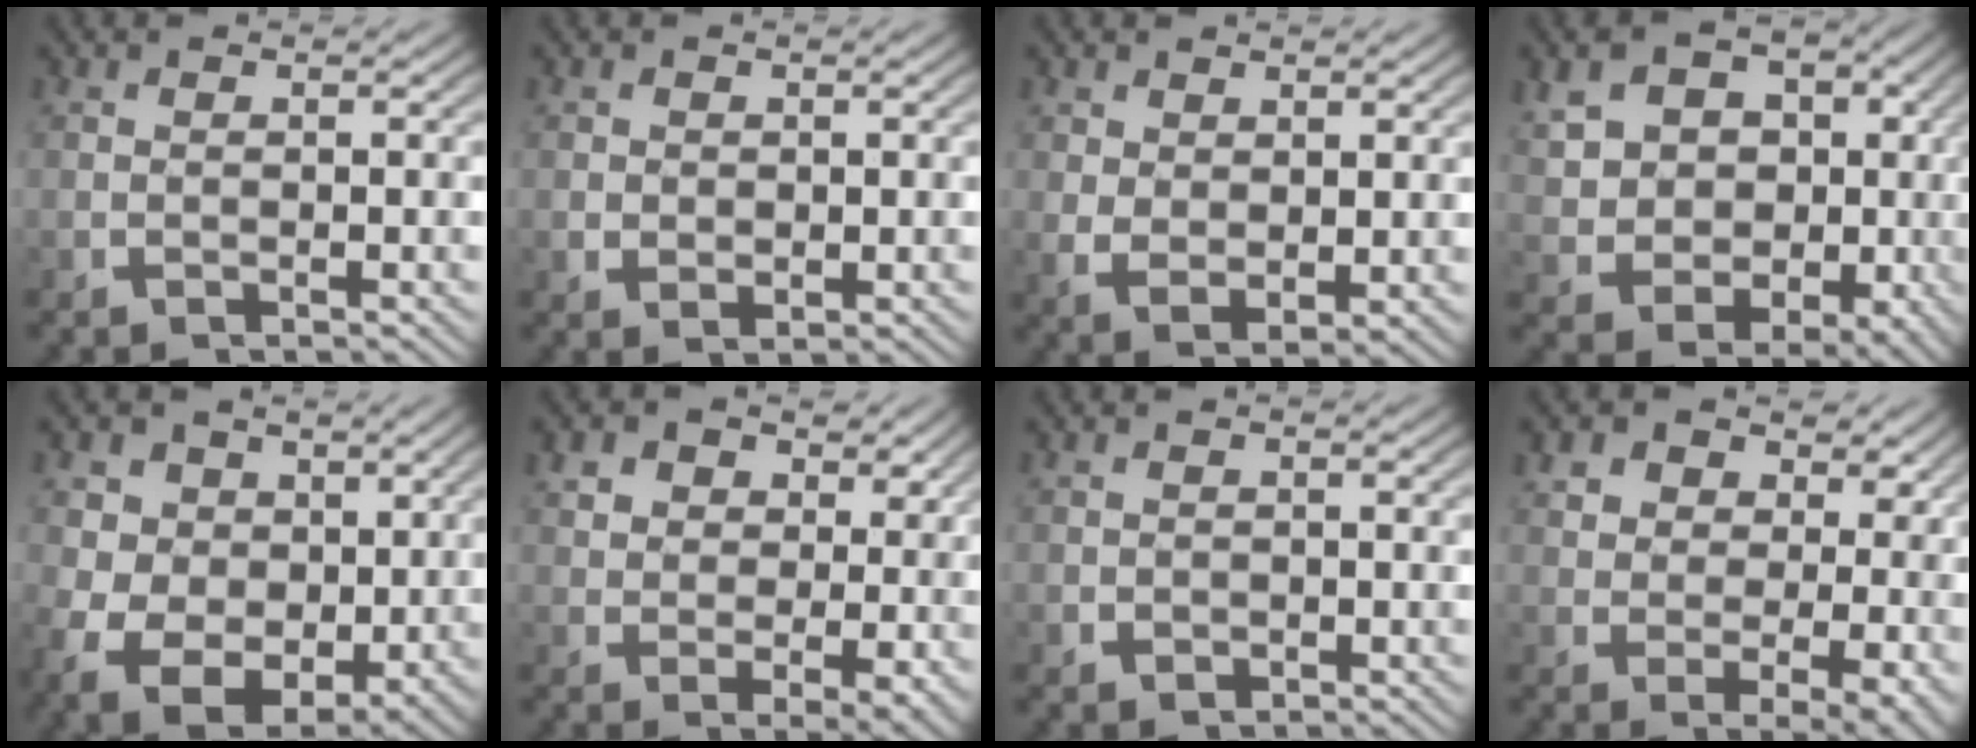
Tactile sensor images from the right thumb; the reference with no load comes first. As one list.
[{"total": 1.4, "force": [0.3, 1.1, 0.8], "torque": [-0.018, -0.011, 0.014]}, {"total": 2.7, "force": [1.0, 1.7, 1.9], "torque": [-0.042, -0.016, 0.034]}, {"total": 14.2, "force": [1.6, 11.4, 8.4], "torque": [-0.180, -0.044, 0.032]}, {"total": 10.9, "force": [-1.3, 8.6, 6.5], "torque": [-0.157, -0.074, 0.006]}, {"total": 5.9, "force": [1.6, 4.2, 3.8], "torque": [-0.067, -0.030, 0.041]}, {"total": 1.3, "force": [-0.1, 1.2, 0.6], "torque": [-0.010, -0.008, 0.002]}, {"total": 7.1, "force": [1.8, 4.7, 5.0], "torque": [-0.081, -0.032, 0.044]}]